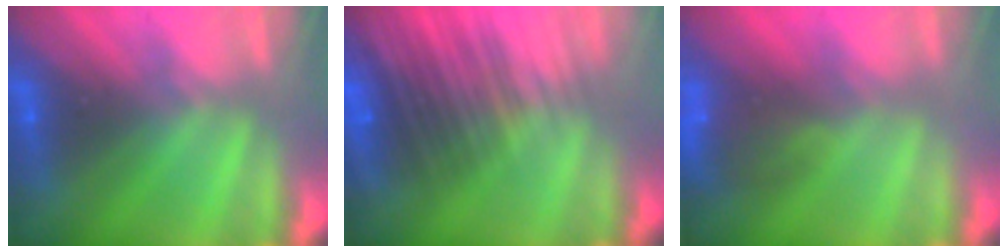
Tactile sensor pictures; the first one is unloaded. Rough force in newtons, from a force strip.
{"total": 5.6}
{"total": 9.4}